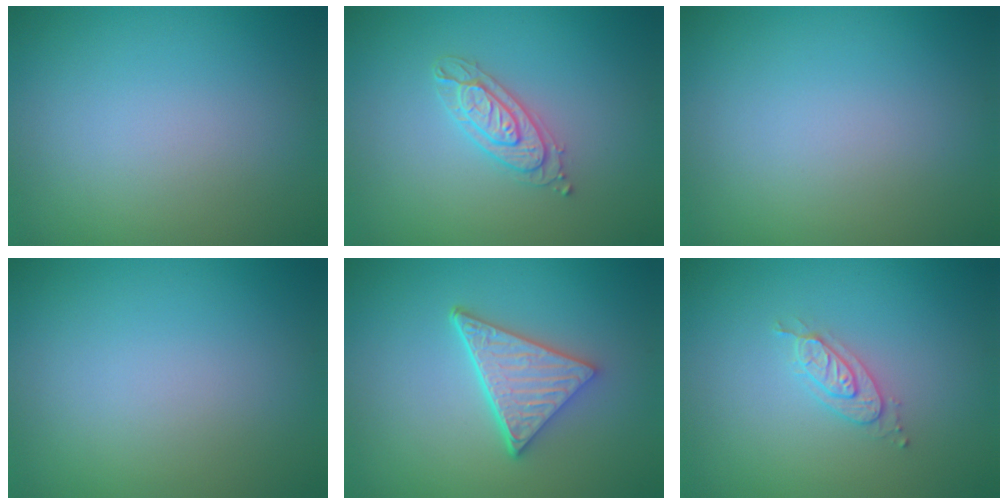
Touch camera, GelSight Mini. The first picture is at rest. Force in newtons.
{"total": 2.3, "press": 2.2, "slide": 0.5}
{"total": 0.0}
{"total": 0.0}
{"total": 5.0, "press": 3.6, "slide": 3.5}
{"total": 2.2, "press": 2.2, "slide": 0.3}